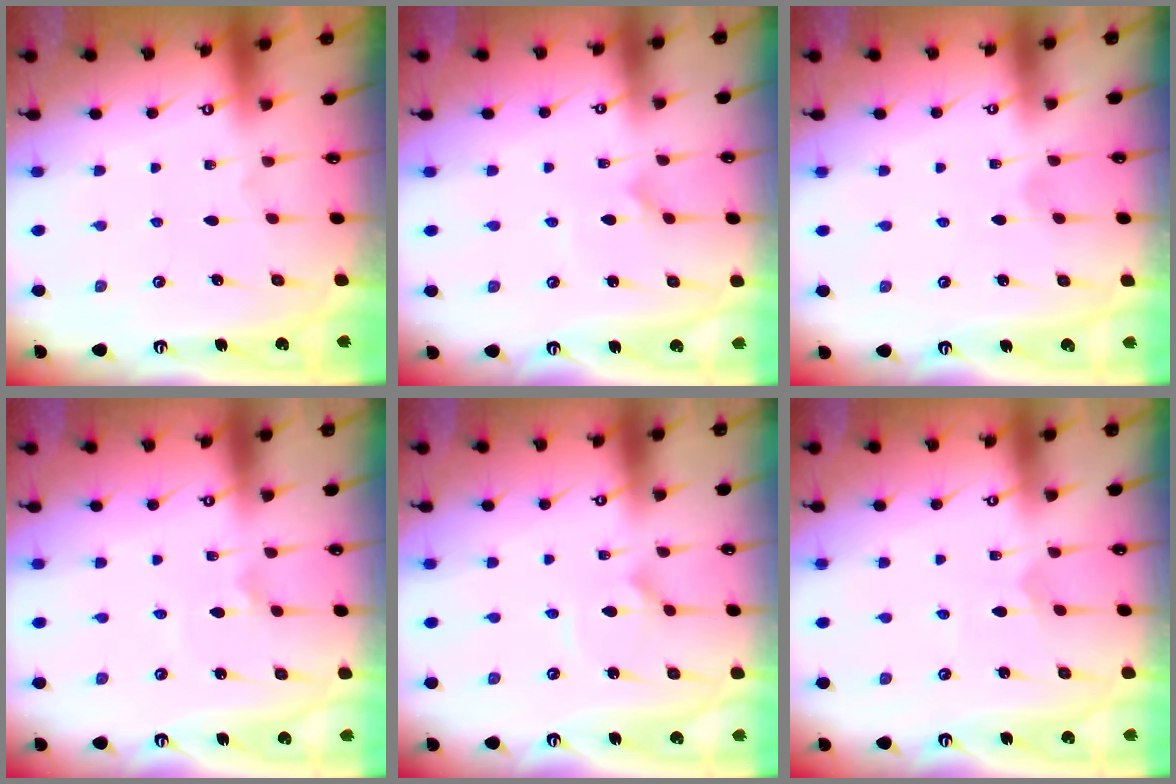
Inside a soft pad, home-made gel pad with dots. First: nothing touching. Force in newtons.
{"total": 1.8, "press": 1.8, "slide": 0.1}
{"total": 0.9, "press": 0.9, "slide": 0.2}
{"total": 1.3, "press": 1.2, "slide": 0.4}
{"total": 3.1, "press": 3.0, "slide": 0.3}
{"total": 2.4, "press": 2.4, "slide": 0.2}